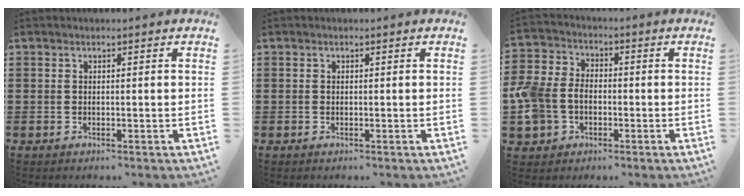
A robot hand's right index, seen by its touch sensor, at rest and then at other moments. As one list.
[{"total": 0.0}, {"total": 6.8, "force": [-1.6, 5.5, 3.7], "torque": [-0.117, 0.004, -0.040]}]